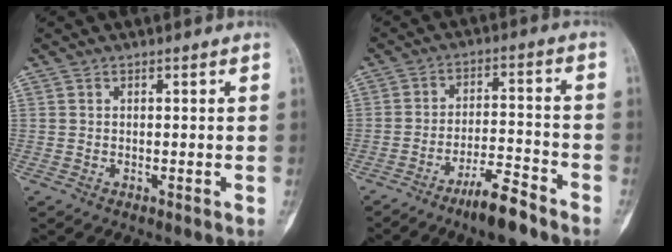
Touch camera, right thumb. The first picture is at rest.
{"total": 8.4, "force": [-6.3, 1.6, 5.4], "torque": [-0.093, 0.048, -0.108]}